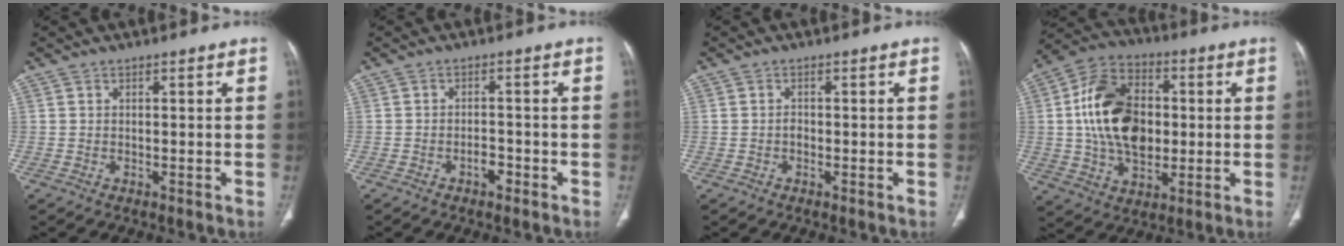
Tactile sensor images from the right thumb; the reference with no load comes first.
{"total": 2.5, "force": [-1.4, 1.4, 1.6], "torque": [-0.019, 0.011, -0.023]}
{"total": 1.0, "force": [-0.4, 0.7, 0.6], "torque": [-0.006, 0.004, -0.008]}
{"total": 18.4, "force": [1.0, 12.6, 13.4], "torque": [-0.213, 0.016, 0.017]}